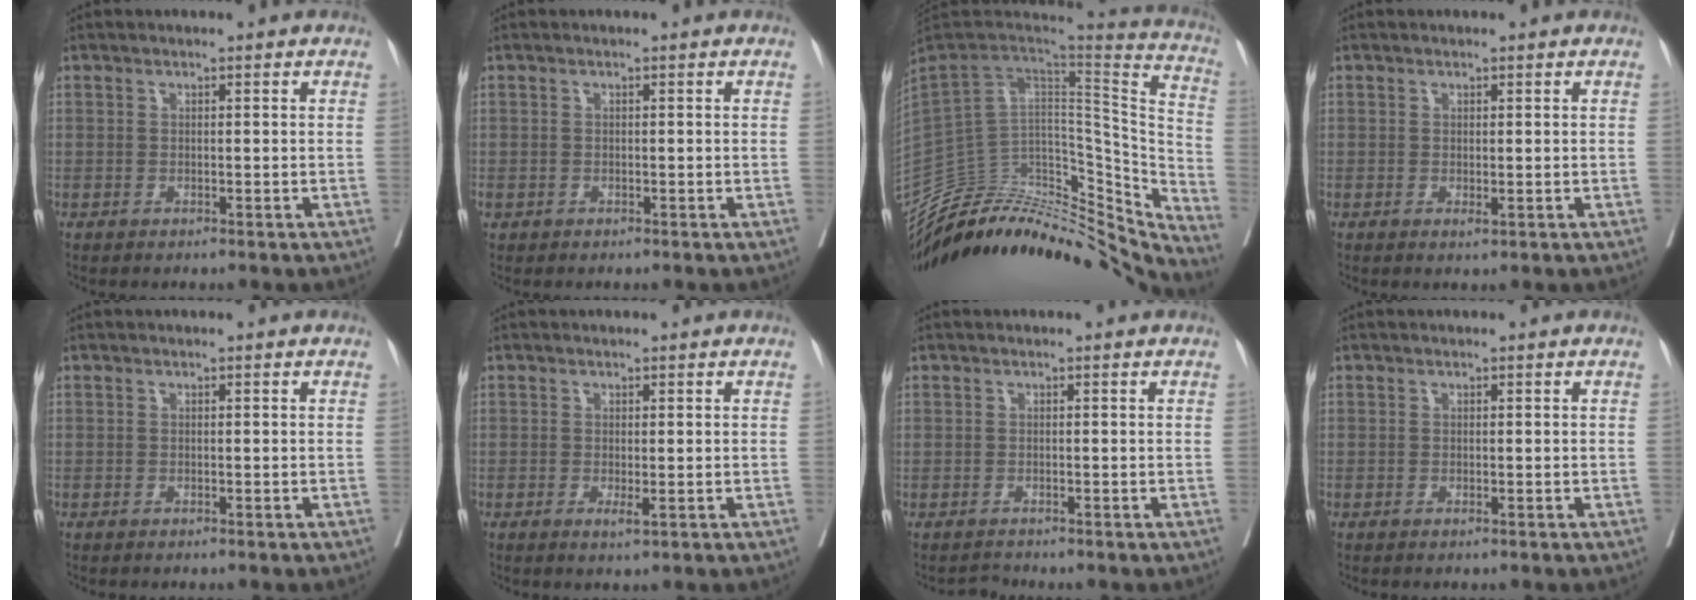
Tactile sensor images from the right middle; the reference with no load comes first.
{"total": 0.8, "force": [-0.4, 0.7, 0.3], "torque": [-0.012, 0.002, -0.005]}
{"total": 38.4, "force": [-33.7, 12.1, 13.9], "torque": [-0.208, -0.010, -0.463]}
{"total": 0.6, "force": [0.0, 0.2, 0.6], "torque": [-0.011, -0.004, 0.001]}
{"total": 0.0}
{"total": 1.2, "force": [-0.3, 0.2, 1.2], "torque": [-0.021, -0.006, -0.002]}
{"total": 0.9, "force": [-0.7, 0.5, -0.4], "torque": [0.001, -0.004, -0.014]}
{"total": 0.0}